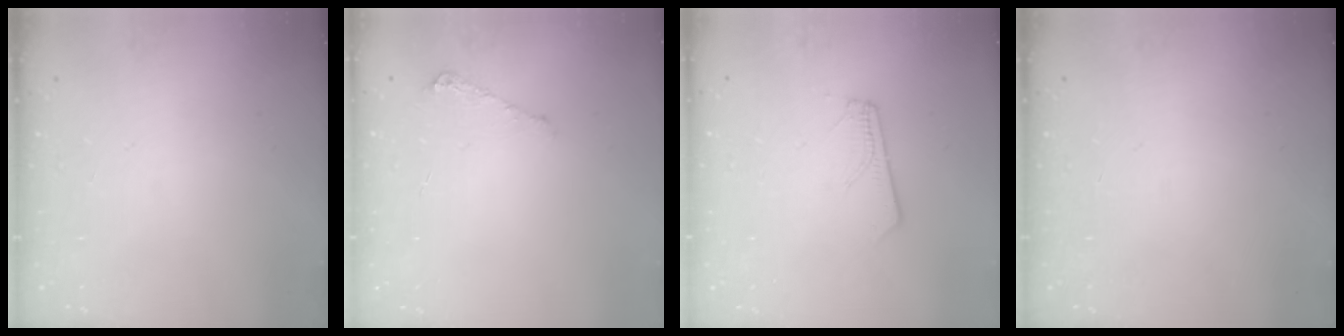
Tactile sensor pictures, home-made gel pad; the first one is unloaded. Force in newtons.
{"total": 5.3, "press": 5.2, "slide": 0.6}
{"total": 4.9, "press": 4.9, "slide": 0.7}
{"total": 0.0}